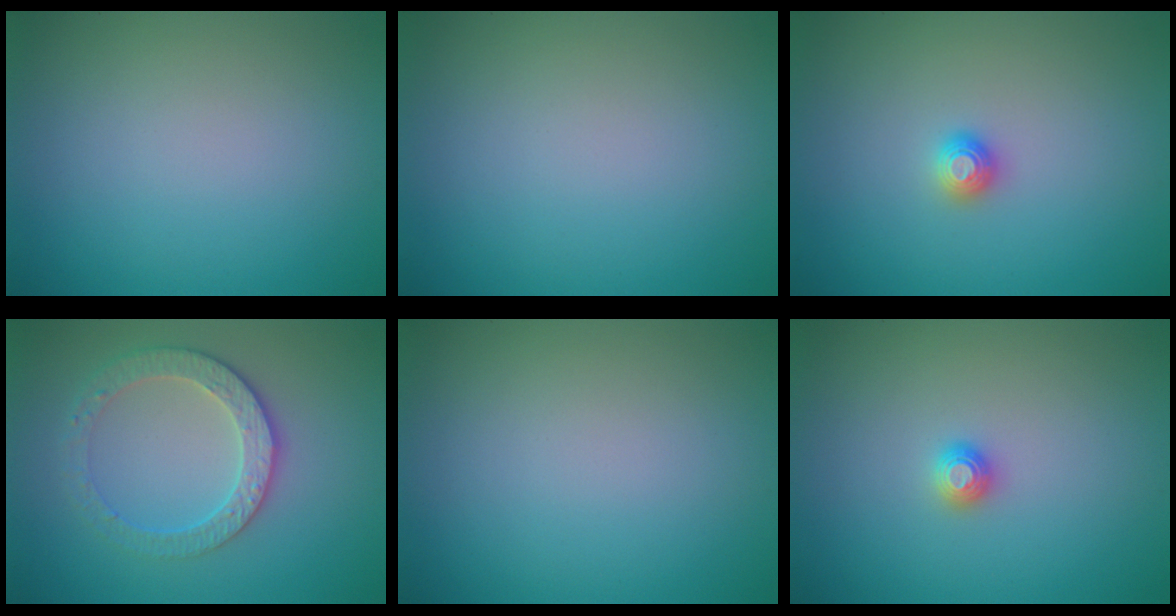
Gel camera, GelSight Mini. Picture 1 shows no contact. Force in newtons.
{"total": 0.0}
{"total": 1.2, "press": 1.1, "slide": 0.3}
{"total": 3.3, "press": 3.1, "slide": 1.2}
{"total": 0.0}
{"total": 1.2, "press": 1.1, "slide": 0.3}